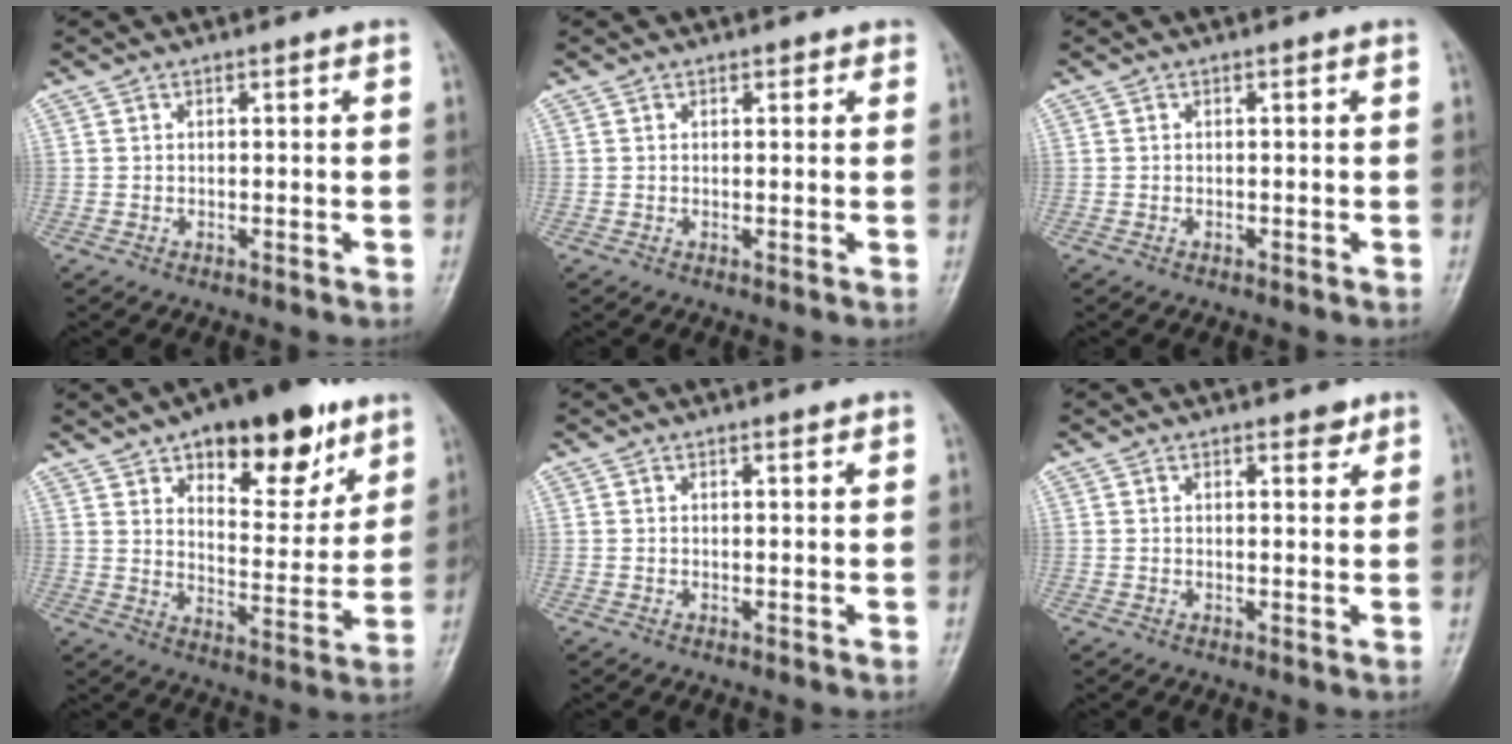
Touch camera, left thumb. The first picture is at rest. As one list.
[{"total": 1.1, "force": [0.7, 0.8, 0.3], "torque": [0.008, -0.002, 0.004]}, {"total": 0.0}, {"total": 19.3, "force": [11.5, 8.6, 12.8], "torque": [-0.125, -0.057, 0.174]}, {"total": 0.6, "force": [0.5, 0.2, 0.3], "torque": [-0.006, -0.003, 0.007]}, {"total": 2.2, "force": [1.6, 1.1, 1.1], "torque": [0.000, -0.008, 0.019]}]